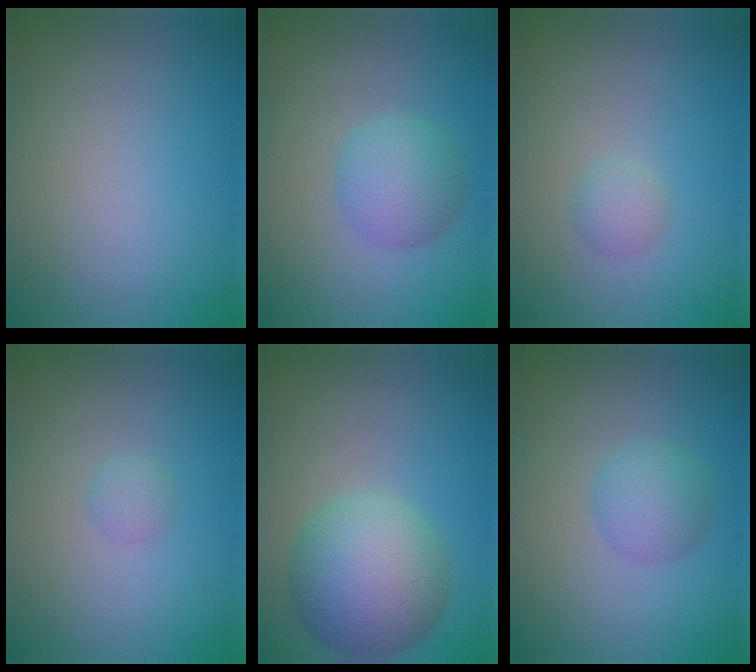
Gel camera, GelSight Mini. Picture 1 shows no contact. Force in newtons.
{"total": 3.5, "press": 3.5, "slide": 0.1}
{"total": 1.2, "press": 1.2, "slide": 0.0}
{"total": 0.8, "press": 0.8, "slide": 0.1}
{"total": 7.6, "press": 7.6, "slide": 0.3}
{"total": 2.7, "press": 2.7, "slide": 0.0}